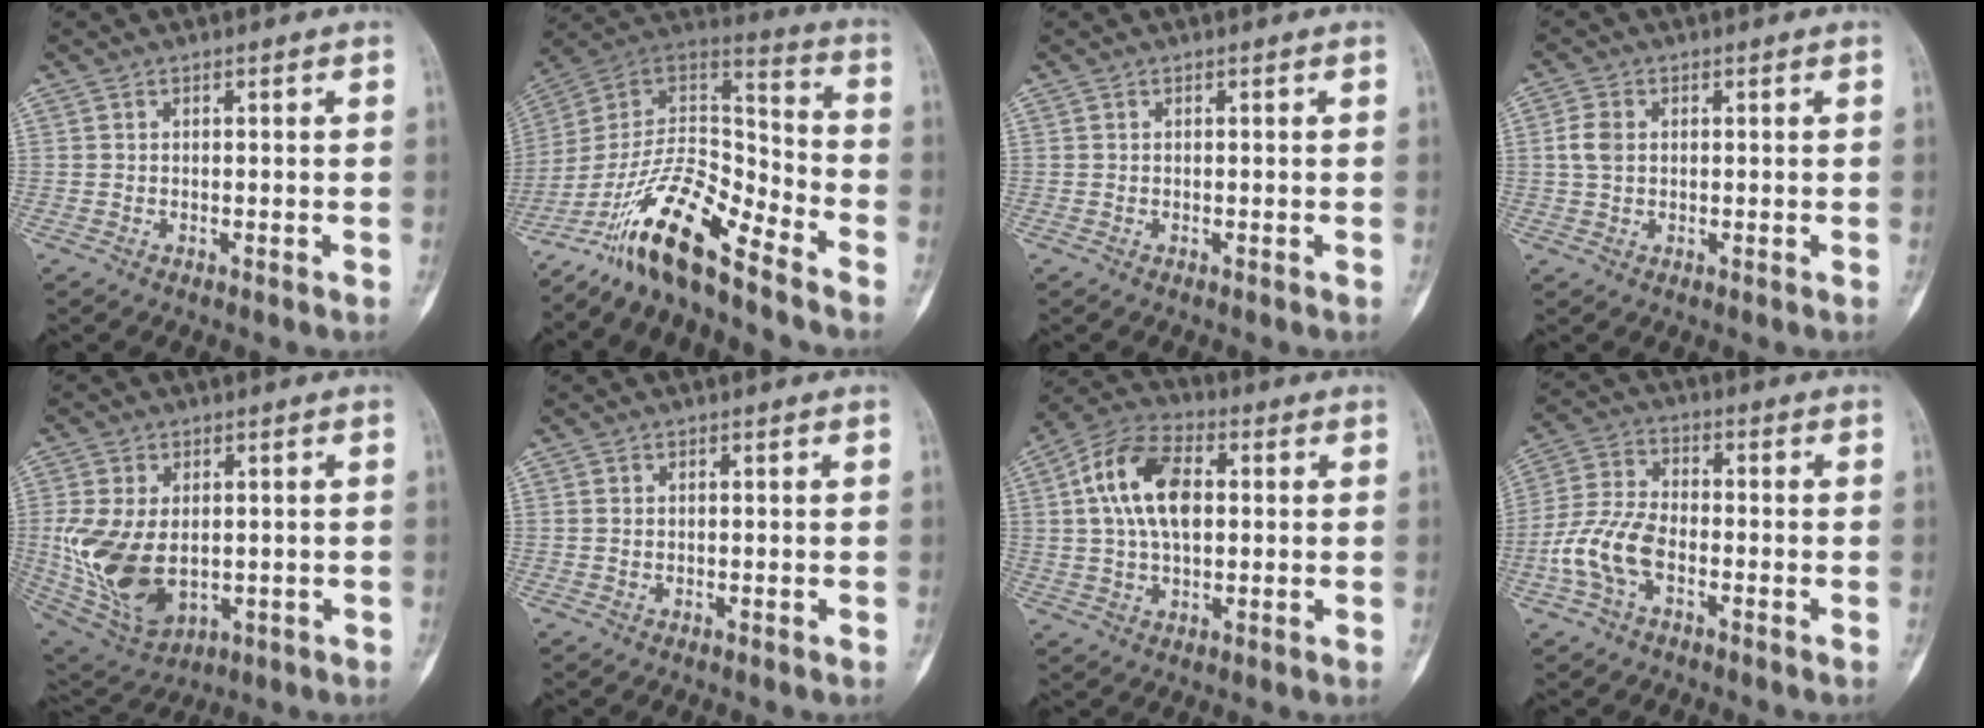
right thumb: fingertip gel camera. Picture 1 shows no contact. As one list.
[{"total": 17.4, "force": [-12.9, 4.2, 10.9], "torque": [-0.186, 0.098, -0.242]}, {"total": 0.0}, {"total": 3.6, "force": [0.5, 2.6, 2.4], "torque": [-0.052, 0.006, 0.007]}, {"total": 15.3, "force": [-0.7, 9.5, 11.9], "torque": [-0.238, -0.009, 0.015]}, {"total": 0.6, "force": [0.1, 0.5, 0.4], "torque": [-0.007, 0.001, 0.002]}, {"total": 12.1, "force": [2.1, 6.9, 9.7], "torque": [-0.175, 0.017, 0.032]}, {"total": 10.0, "force": [-3.4, 5.6, 7.6], "torque": [-0.166, 0.028, -0.071]}]